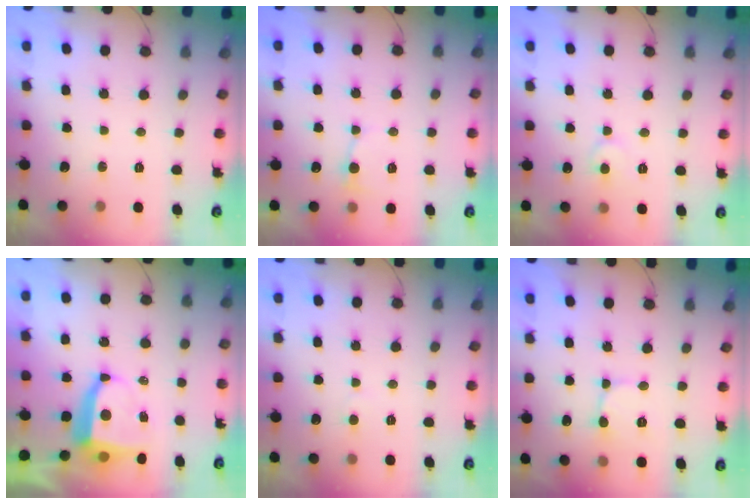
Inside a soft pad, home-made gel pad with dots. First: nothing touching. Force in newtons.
{"total": 4.2, "press": 4.2, "slide": 0.5}
{"total": 6.1, "press": 6.1, "slide": 0.4}
{"total": 8.2, "press": 8.1, "slide": 1.0}
{"total": 2.7, "press": 2.7, "slide": 0.3}
{"total": 2.6, "press": 2.6, "slide": 0.2}